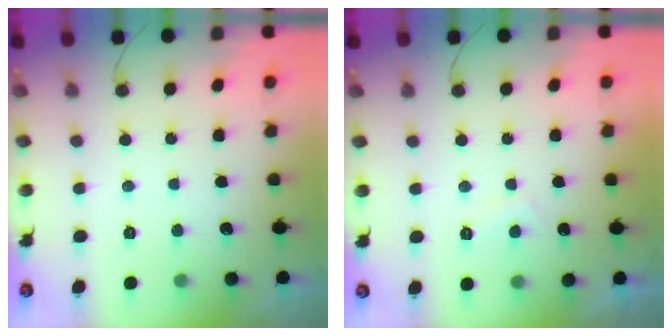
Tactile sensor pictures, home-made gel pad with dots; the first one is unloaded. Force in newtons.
{"total": 1.8, "press": 1.6, "slide": 0.8}